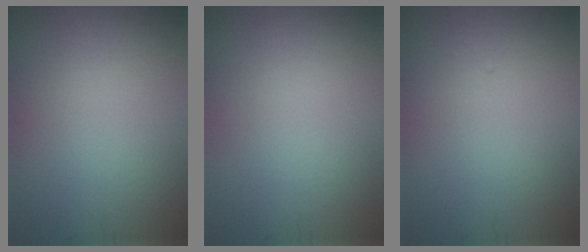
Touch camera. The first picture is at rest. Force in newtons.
{"total": 0.0}
{"total": 0.0}